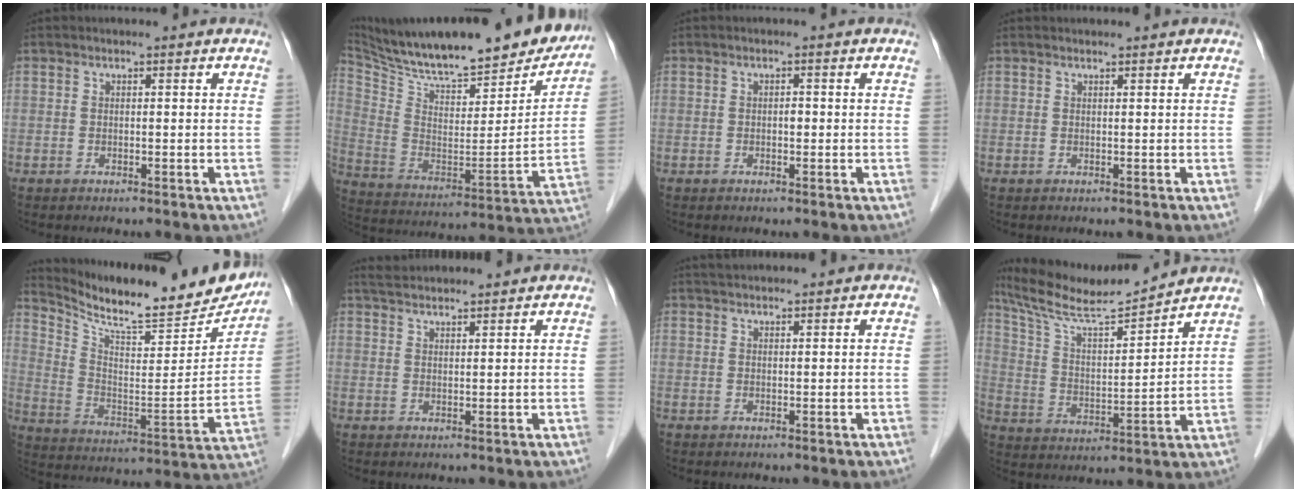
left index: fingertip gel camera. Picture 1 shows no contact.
{"total": 29.0, "force": [25.1, 5.9, 13.3], "torque": [-0.232, -0.041, 0.362]}
{"total": 1.1, "force": [-0.2, 0.6, 0.9], "torque": [-0.013, 0.003, -0.004]}
{"total": 0.7, "force": [0.7, 0.0, 0.1], "torque": [-0.005, 0.010, 0.015]}
{"total": 22.4, "force": [20.4, 3.6, 8.4], "torque": [-0.140, -0.053, 0.297]}
{"total": 5.0, "force": [4.8, 0.1, 1.4], "torque": [-0.026, 0.033, 0.082]}
{"total": 2.1, "force": [2.0, 0.2, 0.5], "torque": [-0.010, 0.022, 0.037]}
{"total": 13.1, "force": [12.2, 0.0, 4.9], "torque": [-0.099, 0.007, 0.219]}